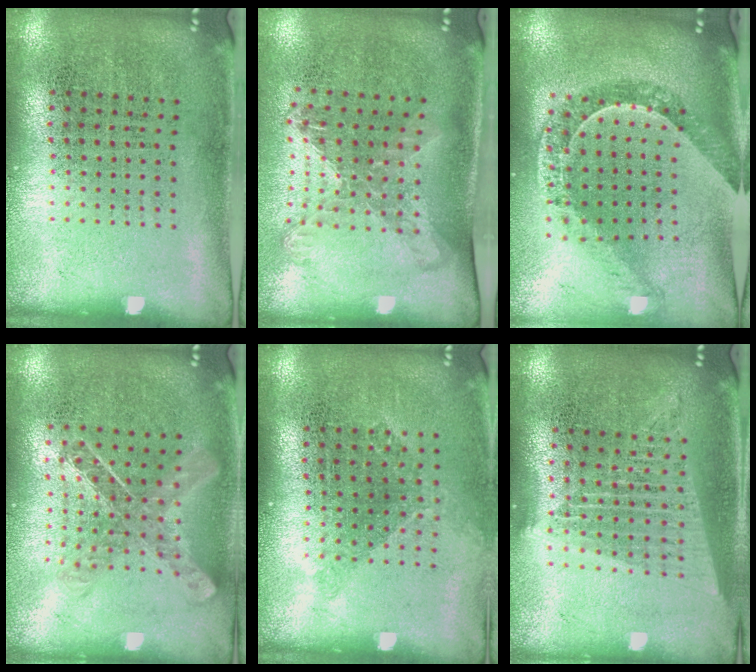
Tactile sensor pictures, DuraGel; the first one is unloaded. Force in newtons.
{"total": 1.7, "press": 1.3, "slide": 1.0}
{"total": 1.1, "press": 1.1, "slide": 0.3}
{"total": 0.8, "press": 0.8, "slide": 0.0}
{"total": 1.0, "press": 0.8, "slide": 0.6}
{"total": 1.7, "press": 1.6, "slide": 0.7}